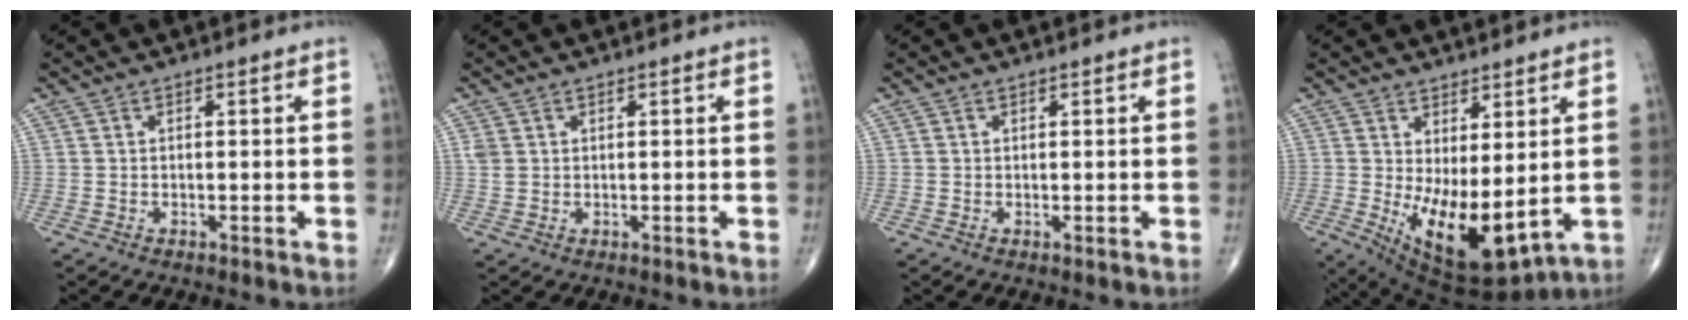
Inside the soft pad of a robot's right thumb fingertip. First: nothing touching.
{"total": 1.6, "force": [0.4, 1.3, 0.8], "torque": [-0.019, 0.004, 0.013]}
{"total": 0.0}
{"total": 12.5, "force": [-0.2, 5.3, 11.3], "torque": [-0.182, -0.030, 0.020]}